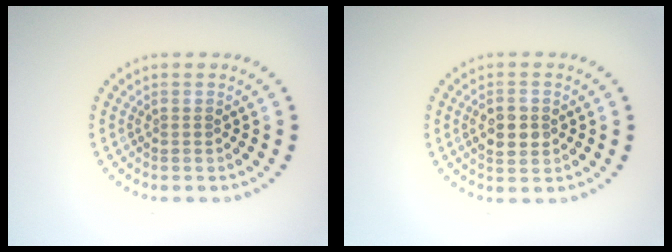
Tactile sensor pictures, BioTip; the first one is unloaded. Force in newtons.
{"total": 2.6, "press": 2.6, "slide": 0.2}